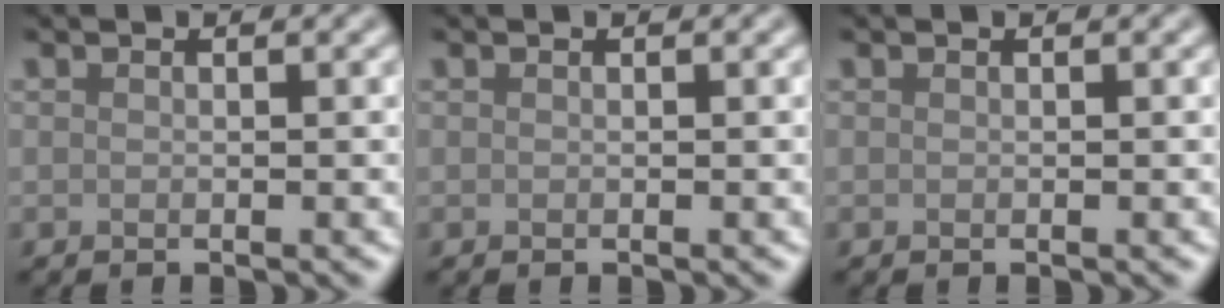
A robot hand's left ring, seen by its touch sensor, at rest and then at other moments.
{"total": 0.0}
{"total": 0.0}